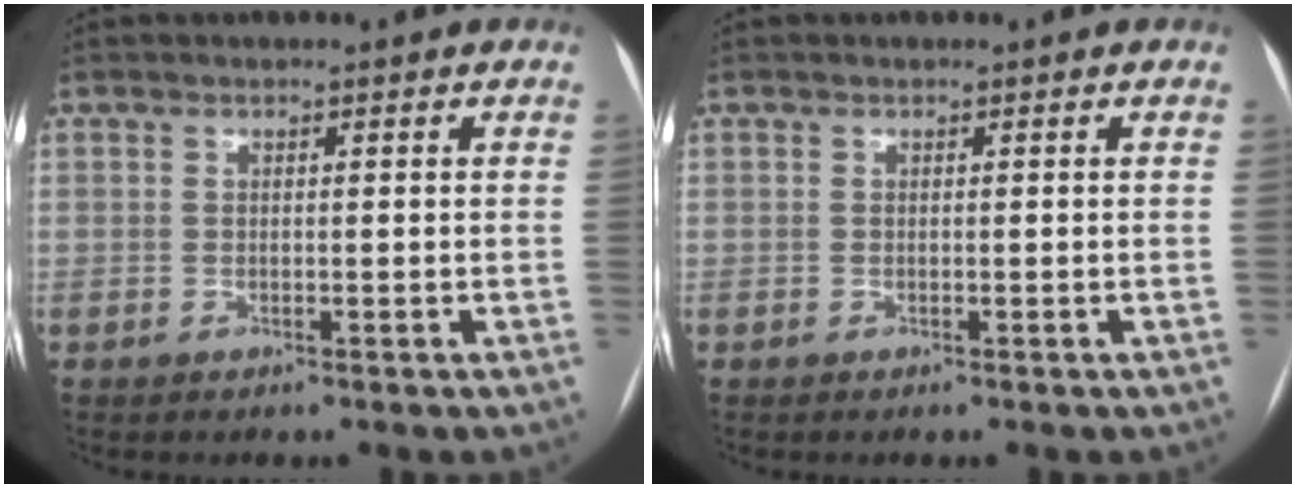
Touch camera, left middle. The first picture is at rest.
{"total": 0.0}